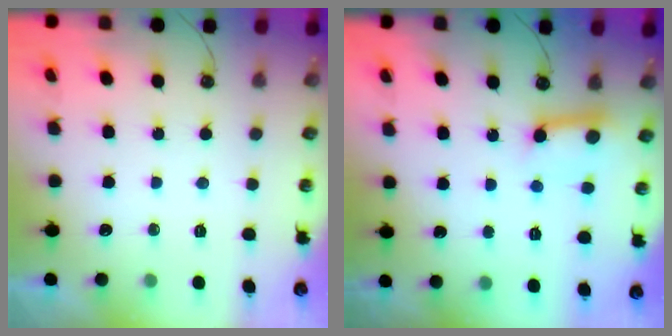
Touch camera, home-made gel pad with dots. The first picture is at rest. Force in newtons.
{"total": 10.4, "press": 10.4, "slide": 0.9}